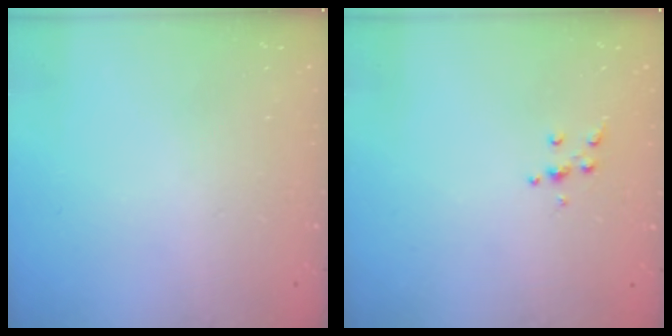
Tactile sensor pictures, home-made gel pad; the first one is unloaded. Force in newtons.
{"total": 4.5, "press": 4.5, "slide": 0.5}